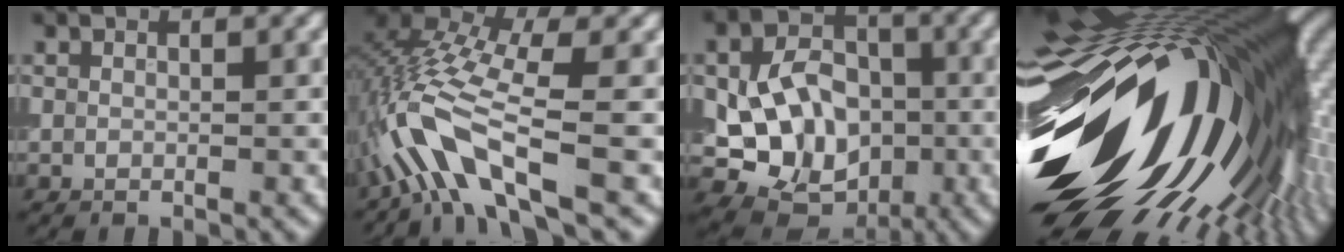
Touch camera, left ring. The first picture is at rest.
{"total": 8.3, "force": [-3.5, 2.4, 7.2], "torque": [-0.151, 0.014, -0.078]}
{"total": 9.3, "force": [-1.3, 7.4, 5.6], "torque": [-0.101, -0.009, -0.019]}
{"total": 21.4, "force": [0.9, 11.0, 18.3], "torque": [-0.302, -0.058, 0.017]}